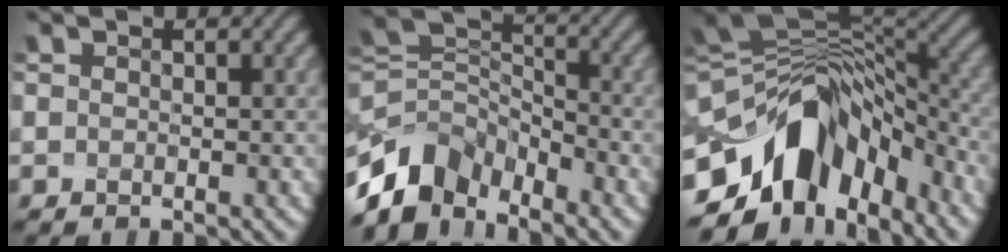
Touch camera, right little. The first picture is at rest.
{"total": 6.7, "force": [-4.9, 3.8, 2.5], "torque": [-0.035, 0.003, -0.102]}
{"total": 11.2, "force": [-4.9, 7.1, 7.2], "torque": [-0.127, 0.013, -0.074]}